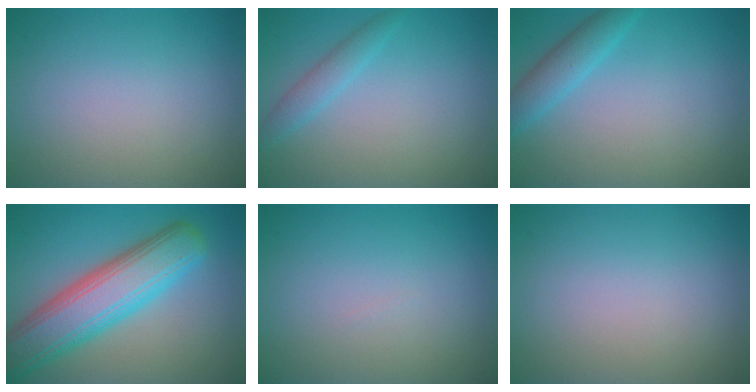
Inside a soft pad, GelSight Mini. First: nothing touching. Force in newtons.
{"total": 1.8, "press": 1.8, "slide": 0.1}
{"total": 2.1, "press": 2.1, "slide": 0.2}
{"total": 8.8, "press": 8.8, "slide": 0.2}
{"total": 0.0}
{"total": 0.0}